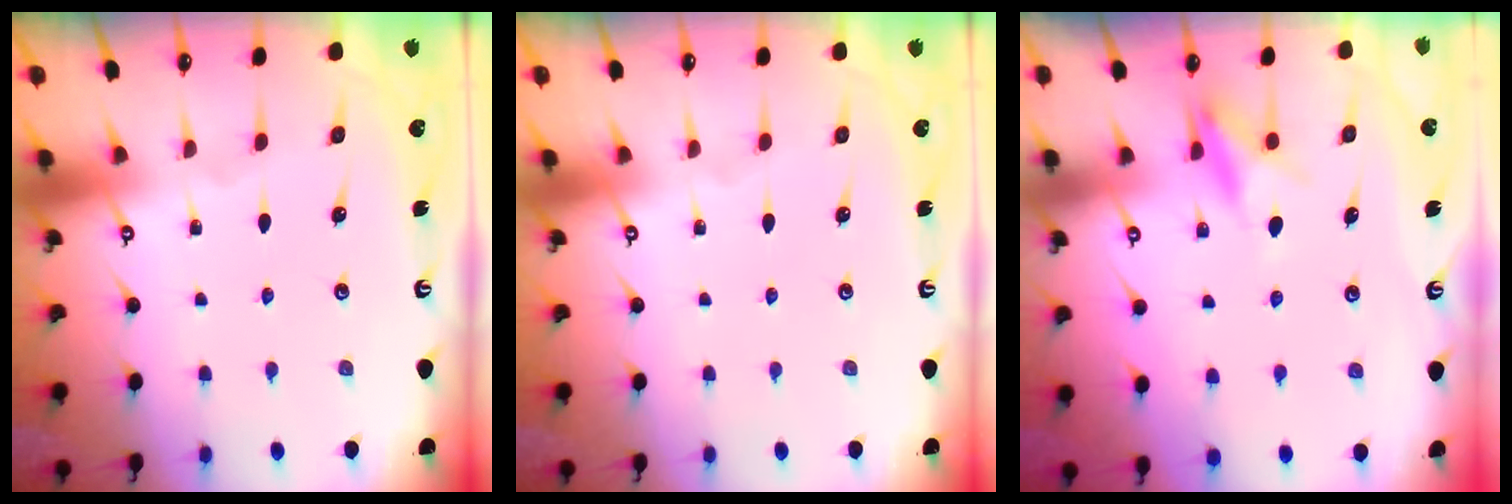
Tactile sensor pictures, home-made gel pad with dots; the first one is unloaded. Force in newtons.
{"total": 0.0}
{"total": 8.8, "press": 8.7, "slide": 1.1}